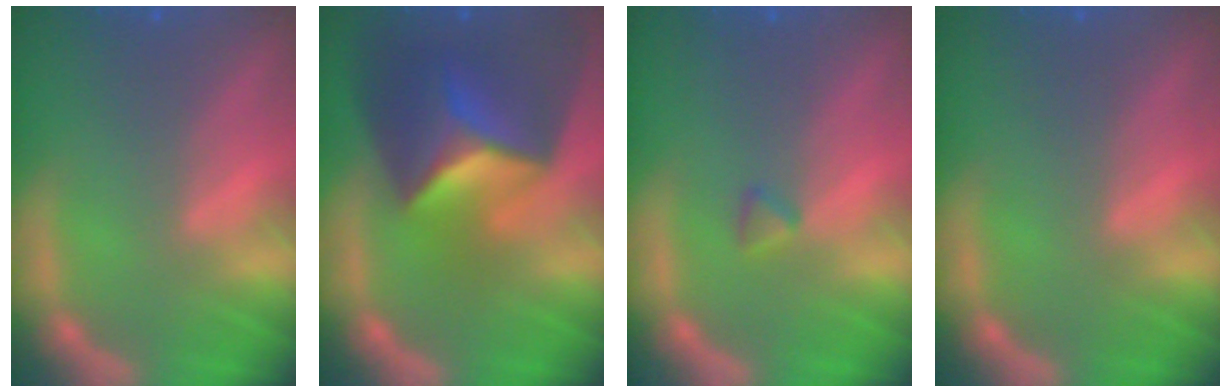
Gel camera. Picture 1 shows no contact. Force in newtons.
{"total": 10.0}
{"total": 0.9}
{"total": 0.0}